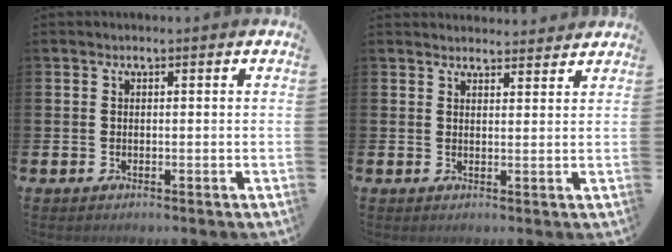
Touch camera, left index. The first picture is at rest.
{"total": 2.7, "force": [2.6, 0.3, -0.1], "torque": [0.006, -0.016, 0.046]}